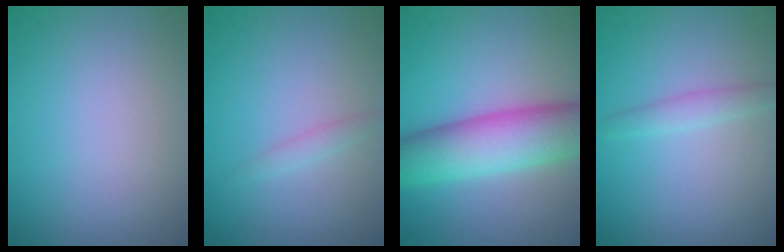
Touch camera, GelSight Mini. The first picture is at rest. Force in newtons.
{"total": 1.0, "press": 1.0, "slide": 0.1}
{"total": 8.6, "press": 8.6, "slide": 0.4}
{"total": 1.5, "press": 1.5, "slide": 0.0}